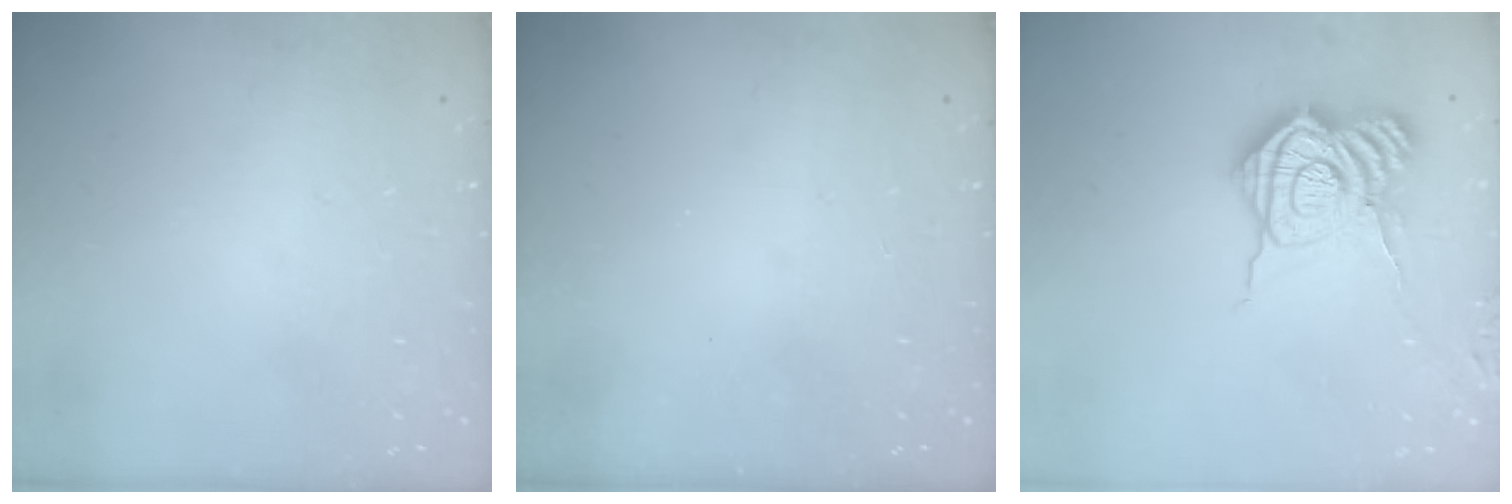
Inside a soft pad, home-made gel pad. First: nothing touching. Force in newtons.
{"total": 2.3, "press": 2.2, "slide": 0.8}
{"total": 15.9, "press": 15.9, "slide": 1.0}